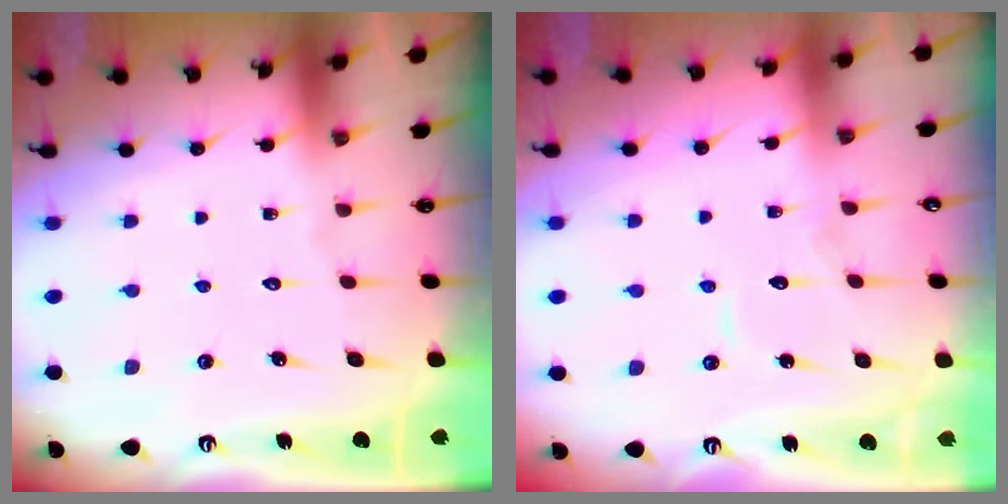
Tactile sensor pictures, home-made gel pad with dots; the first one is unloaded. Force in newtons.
{"total": 7.6, "press": 7.6, "slide": 0.5}